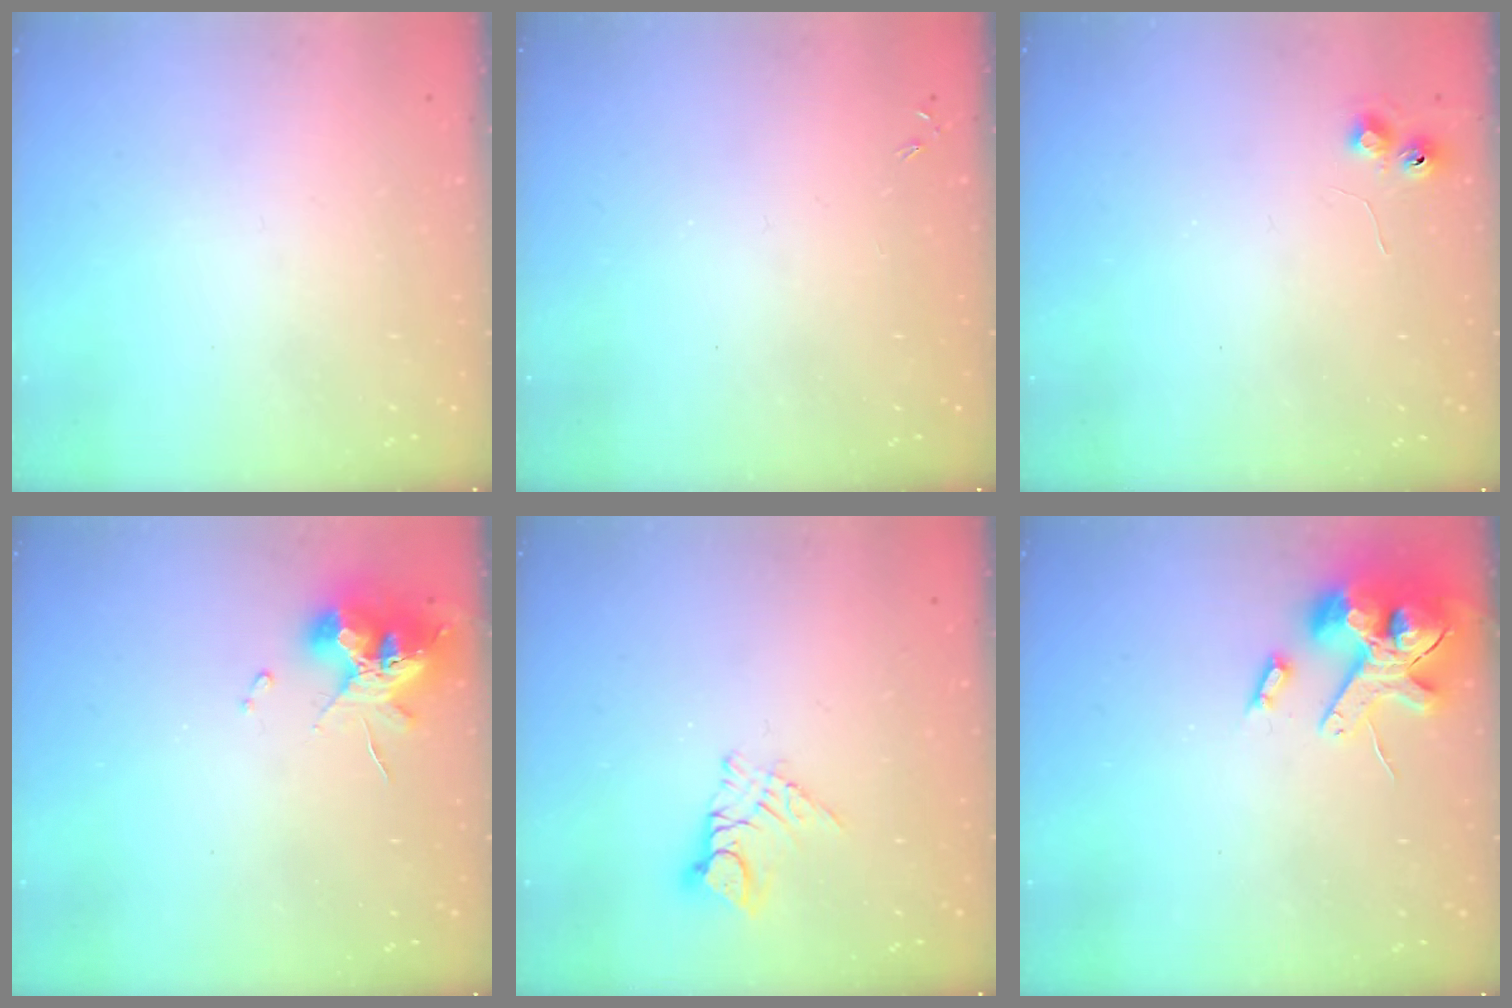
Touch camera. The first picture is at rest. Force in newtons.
{"total": 0.0}
{"total": 4.7, "press": 4.7, "slide": 0.6}
{"total": 10.8, "press": 10.7, "slide": 1.4}
{"total": 8.5, "press": 8.5, "slide": 0.7}
{"total": 14.2, "press": 14.0, "slide": 2.2}